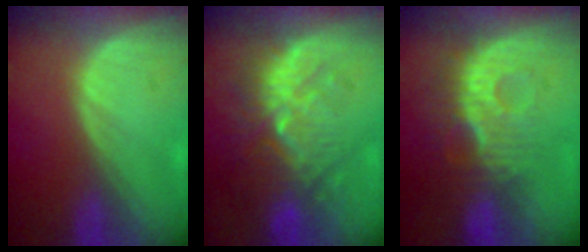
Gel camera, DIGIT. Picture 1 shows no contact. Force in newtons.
{"total": 10.1, "press": 9.4, "slide": 3.7}
{"total": 9.2, "press": 8.5, "slide": 3.5}